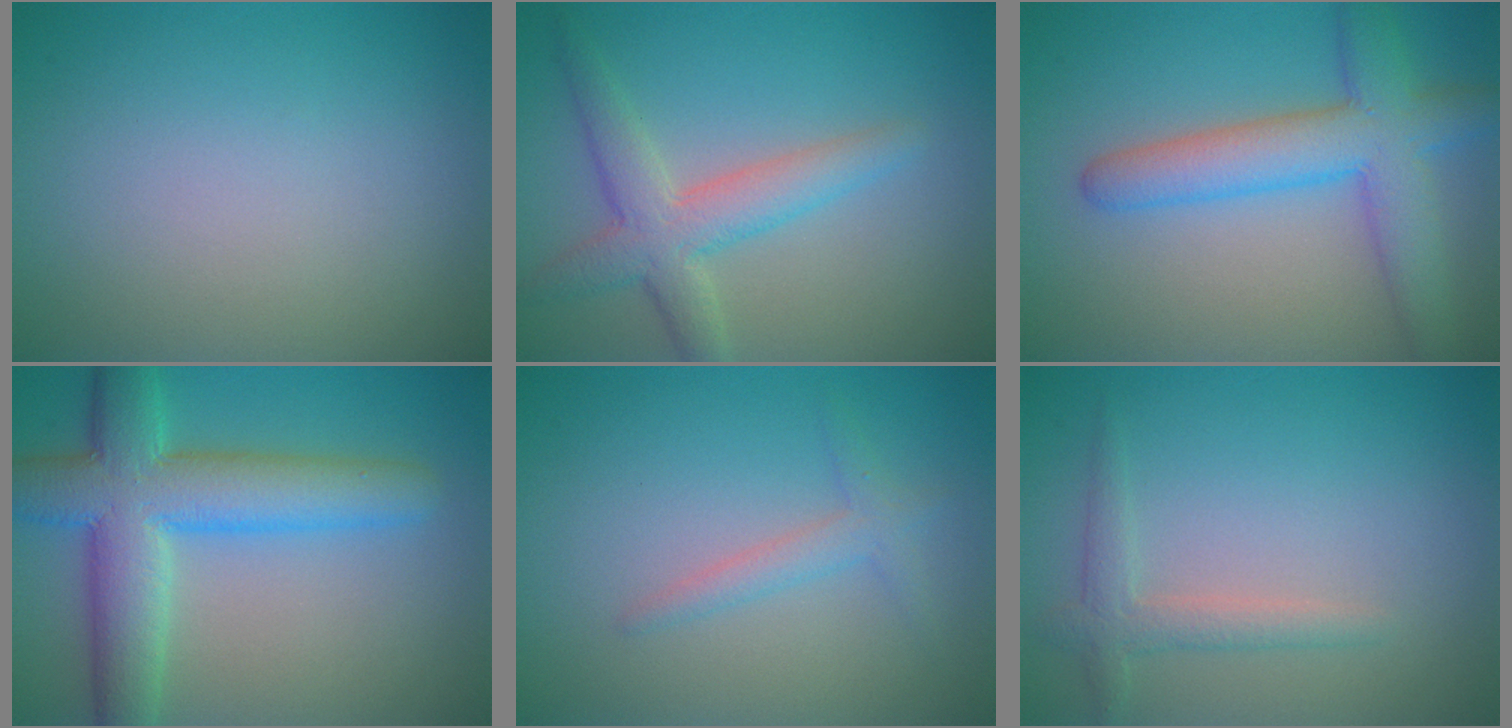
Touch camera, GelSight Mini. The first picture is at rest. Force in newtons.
{"total": 4.3, "press": 4.3, "slide": 0.2}
{"total": 6.4, "press": 6.4, "slide": 0.2}
{"total": 8.6, "press": 8.6, "slide": 0.3}
{"total": 1.7, "press": 1.7, "slide": 0.1}
{"total": 2.1, "press": 2.1, "slide": 0.1}